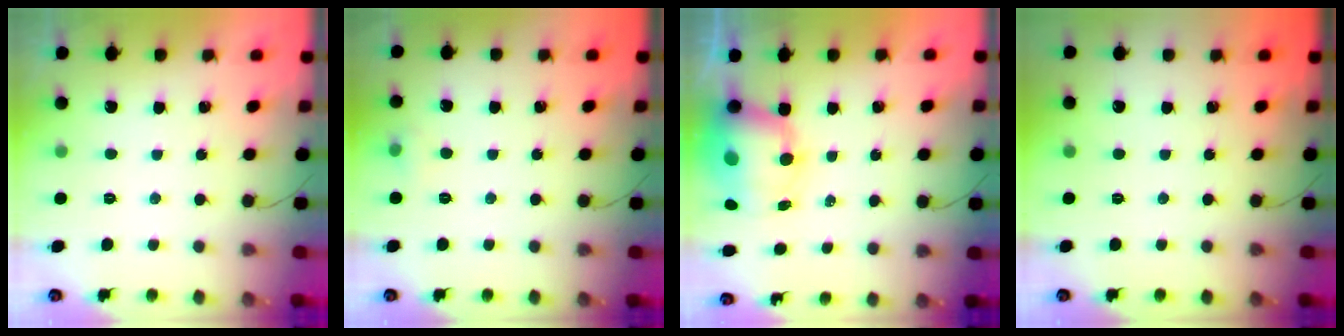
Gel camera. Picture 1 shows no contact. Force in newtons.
{"total": 3.9, "press": 3.7, "slide": 1.2}
{"total": 10.9, "press": 10.5, "slide": 2.9}
{"total": 0.0}